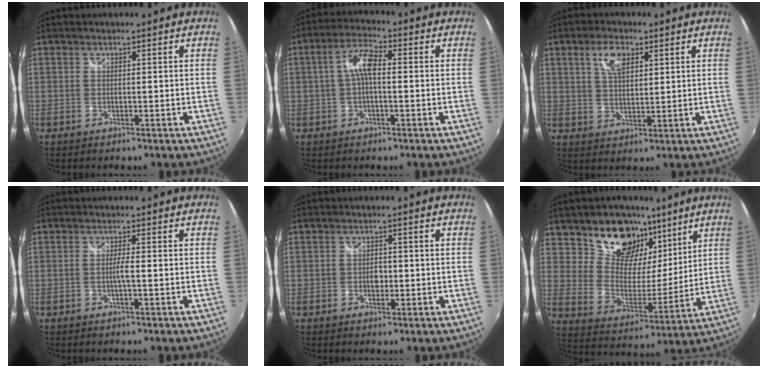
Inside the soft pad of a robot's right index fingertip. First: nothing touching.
{"total": 5.8, "force": [0.0, 2.0, 5.5], "torque": [-0.110, 0.018, -0.001]}
{"total": 6.0, "force": [2.9, 2.9, 4.5], "torque": [-0.080, 0.009, 0.053]}
{"total": 1.7, "force": [-0.5, -0.4, 1.5], "torque": [-0.027, -0.001, -0.012]}
{"total": 1.9, "force": [-0.5, 1.4, 1.3], "torque": [-0.023, 0.002, -0.009]}
{"total": 15.9, "force": [10.3, 10.2, 6.5], "torque": [-0.124, 0.004, 0.181]}